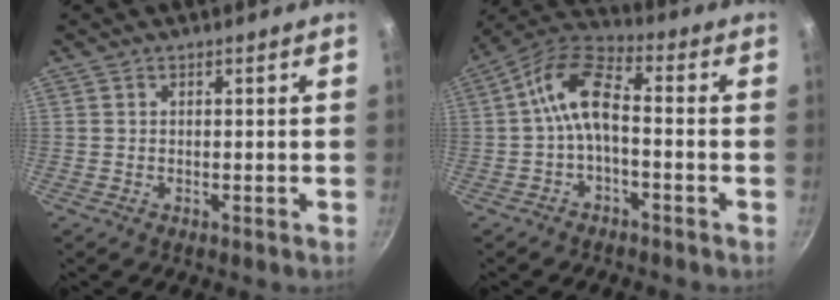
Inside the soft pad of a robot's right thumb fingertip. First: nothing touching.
{"total": 9.2, "force": [-1.6, 4.4, 7.9], "torque": [-0.154, 0.043, -0.042]}